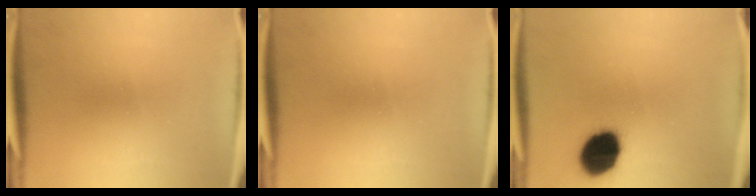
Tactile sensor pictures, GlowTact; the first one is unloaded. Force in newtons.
{"total": 0.0}
{"total": 14.3}